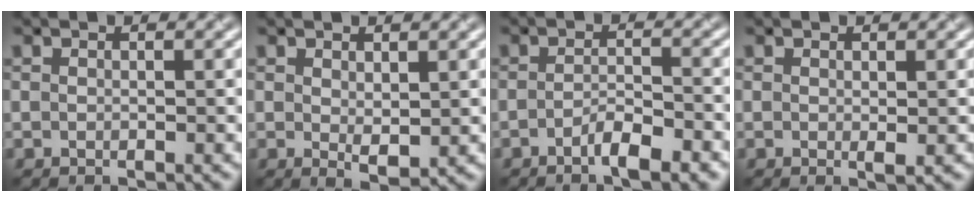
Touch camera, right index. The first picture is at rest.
{"total": 1.8, "force": [0.6, 0.7, 1.5], "torque": [-0.027, -0.008, 0.015]}
{"total": 3.2, "force": [-1.8, 0.8, 2.5], "torque": [-0.045, 0.004, -0.035]}
{"total": 0.8, "force": [0.1, 0.1, 0.8], "torque": [-0.011, -0.004, 0.000]}